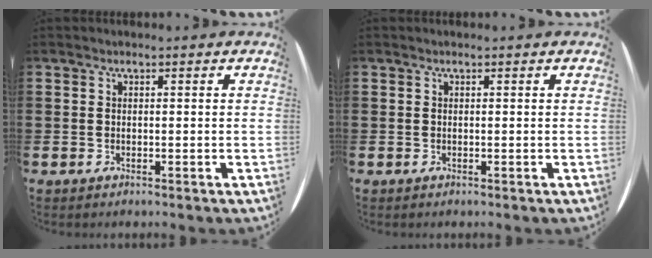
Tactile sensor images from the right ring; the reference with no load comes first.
{"total": 0.0}